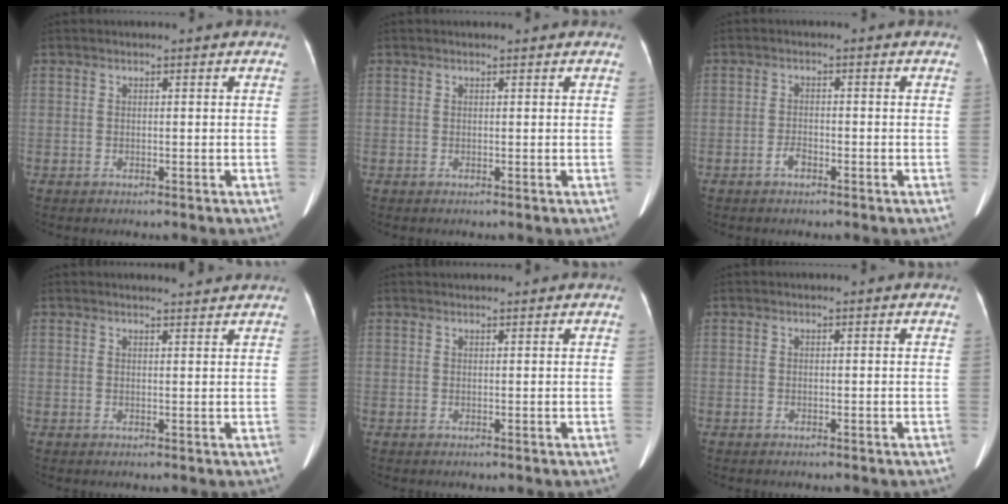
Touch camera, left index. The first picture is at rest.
{"total": 0.9, "force": [0.8, 0.2, 0.3], "torque": [-0.008, 0.007, 0.011]}
{"total": 1.7, "force": [-1.2, 0.6, 1.0], "torque": [-0.020, 0.001, -0.021]}
{"total": 2.6, "force": [2.5, -0.2, 0.4], "torque": [-0.009, 0.002, 0.032]}
{"total": 2.5, "force": [2.4, 0.2, 0.6], "torque": [-0.008, 0.028, 0.035]}
{"total": 0.0}